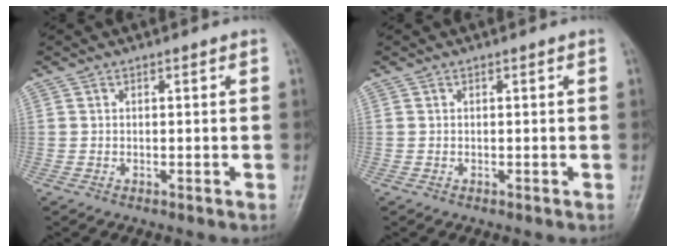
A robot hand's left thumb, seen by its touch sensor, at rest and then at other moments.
{"total": 0.0}